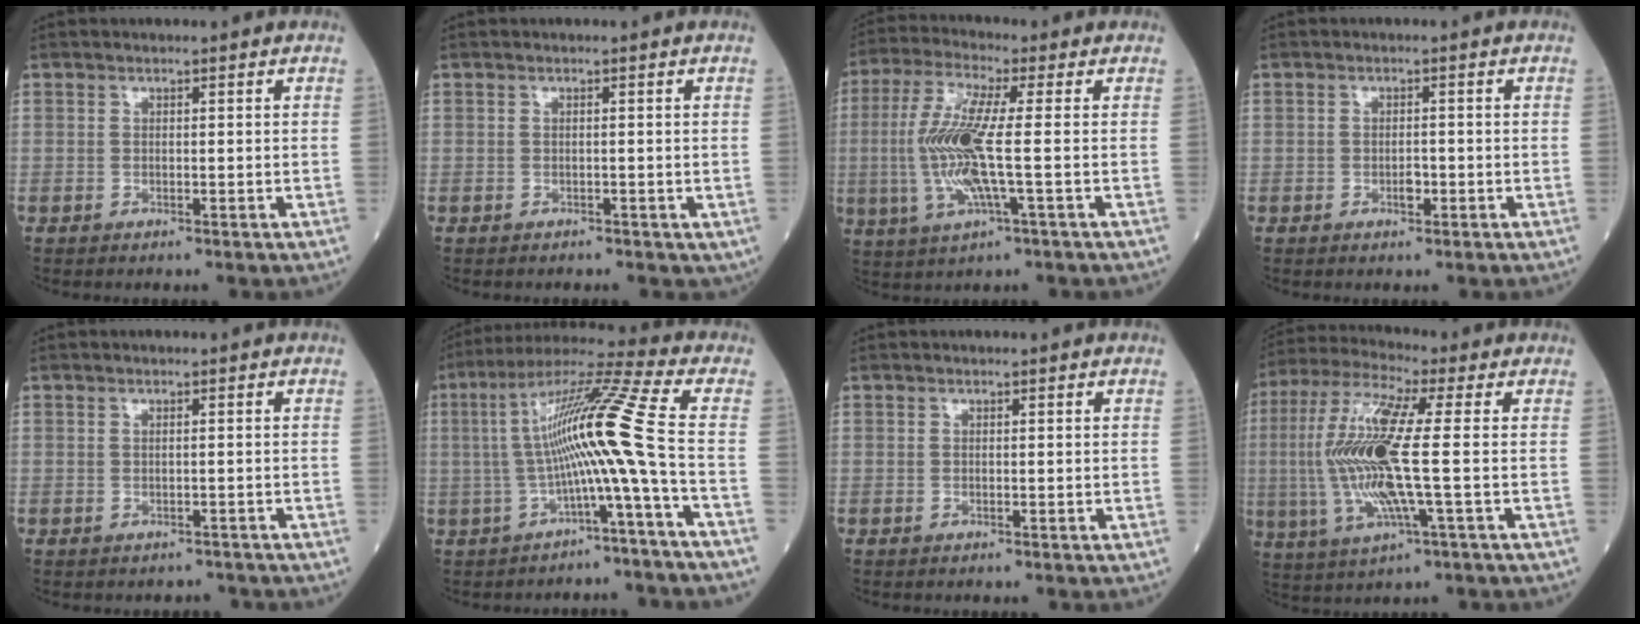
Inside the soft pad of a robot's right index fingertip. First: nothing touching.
{"total": 1.5, "force": [-0.9, 1.0, 0.6], "torque": [-0.004, 0.002, -0.008]}
{"total": 10.9, "force": [-0.7, 0.9, 10.9], "torque": [-0.242, 0.003, -0.016]}
{"total": 1.5, "force": [-0.5, 0.7, 1.1], "torque": [-0.018, 0.003, -0.005]}
{"total": 1.4, "force": [-1.2, 0.7, 0.2], "torque": [0.000, 0.001, -0.014]}
{"total": 12.9, "force": [-1.6, -2.2, 12.7], "torque": [-0.231, 0.031, -0.033]}
{"total": 0.0}
{"total": 14.9, "force": [-0.4, 1.3, 14.8], "torque": [-0.324, 0.009, -0.011]}